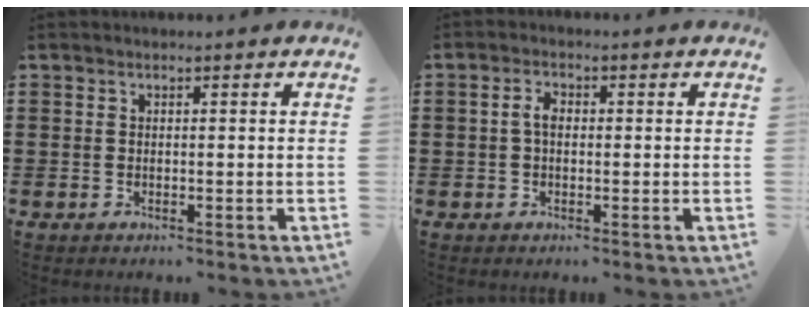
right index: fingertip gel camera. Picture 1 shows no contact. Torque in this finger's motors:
{"motor_torque": [0.48, -0.40, 0.14, 0.07]}